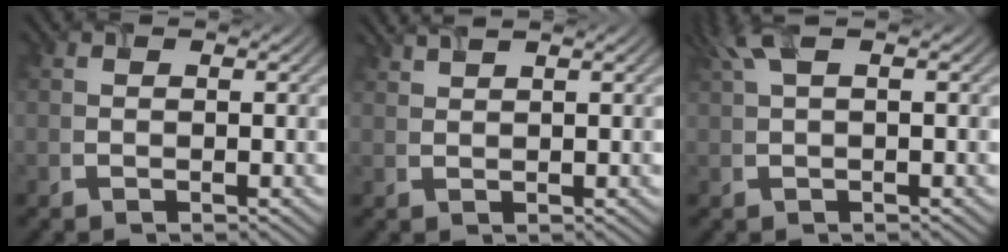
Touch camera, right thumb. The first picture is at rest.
{"total": 2.1, "force": [1.7, 0.3, 1.3], "torque": [-0.023, 0.008, 0.029]}
{"total": 3.5, "force": [1.5, 0.7, 3.1], "torque": [-0.068, 0.016, 0.030]}